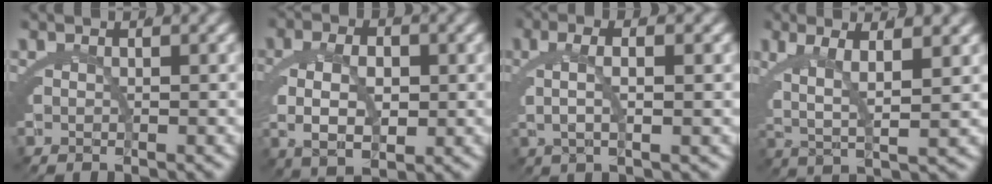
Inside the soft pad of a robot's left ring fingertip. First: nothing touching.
{"total": 6.6, "force": [-0.3, 4.1, 5.1], "torque": [-0.094, -0.011, 0.004]}
{"total": 4.0, "force": [0.7, 1.2, 3.7], "torque": [-0.066, 0.008, 0.010]}
{"total": 6.5, "force": [1.5, 3.0, 5.6], "torque": [-0.098, -0.001, 0.026]}